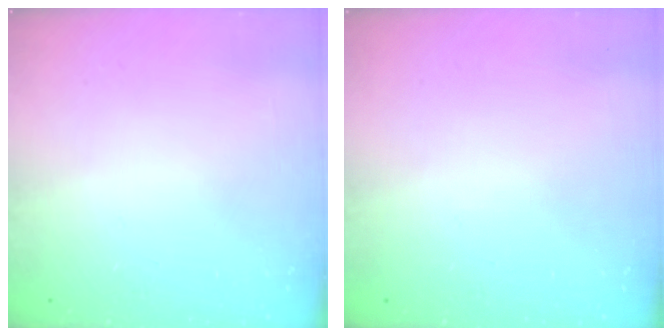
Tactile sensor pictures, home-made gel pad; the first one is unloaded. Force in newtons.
{"total": 0.0}